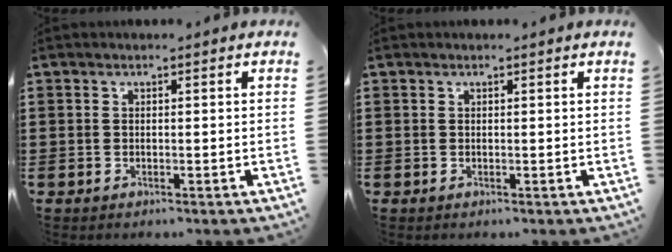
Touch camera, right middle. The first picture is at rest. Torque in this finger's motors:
{"motor_torque": [0.14, -0.18, 0.05, 0.02]}